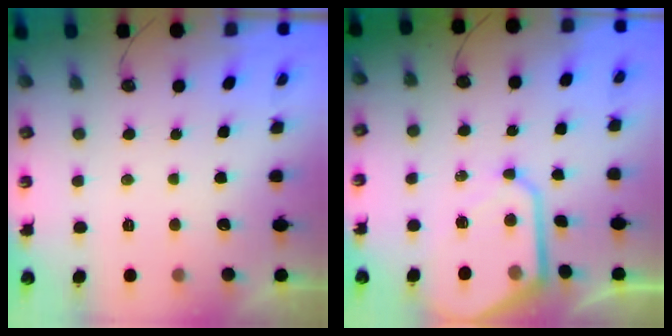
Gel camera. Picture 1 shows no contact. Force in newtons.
{"total": 12.0, "press": 12.0, "slide": 1.1}